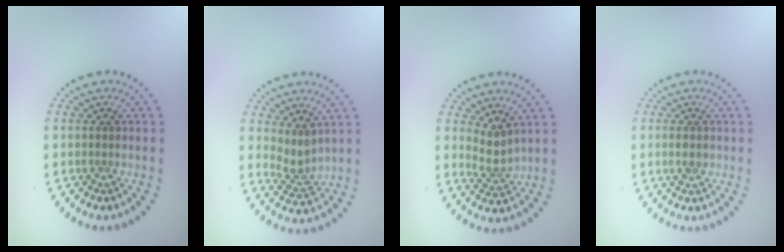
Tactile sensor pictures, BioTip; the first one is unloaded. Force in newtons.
{"total": 2.1, "press": 1.5, "slide": 1.4}
{"total": 2.1, "press": 1.5, "slide": 1.5}
{"total": 1.0, "press": 1.0, "slide": 0.1}